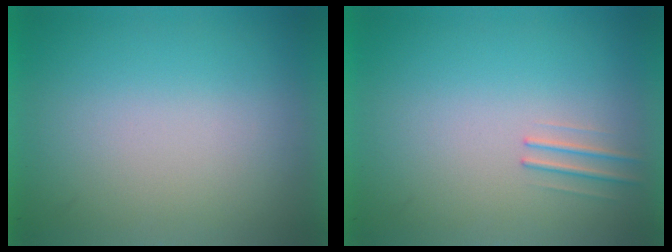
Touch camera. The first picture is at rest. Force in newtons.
{"total": 1.0}